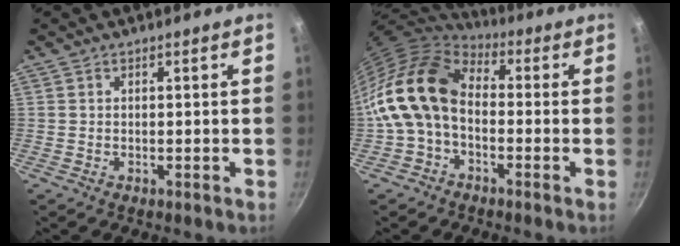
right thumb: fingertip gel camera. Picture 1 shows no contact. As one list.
[{"total": 14.7, "force": [-1.2, 9.9, 10.8], "torque": [-0.186, 0.035, -0.039]}]